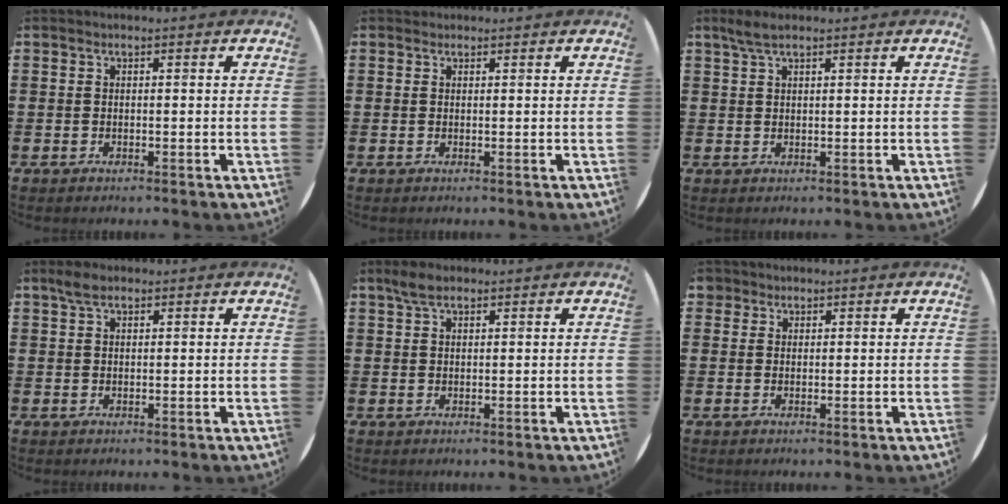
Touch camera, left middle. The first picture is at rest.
{"total": 0.5, "force": [0.5, 0.3, -0.1], "torque": [0.009, 0.000, 0.007]}
{"total": 2.3, "force": [1.7, 0.5, 1.4], "torque": [-0.030, 0.004, 0.030]}
{"total": 2.3, "force": [1.6, 1.0, 1.3], "torque": [-0.020, 0.003, 0.028]}
{"total": 2.9, "force": [2.1, 1.3, 1.5], "torque": [-0.025, 0.004, 0.036]}
{"total": 1.5, "force": [1.2, 0.9, 0.1], "torque": [0.003, 0.001, 0.023]}